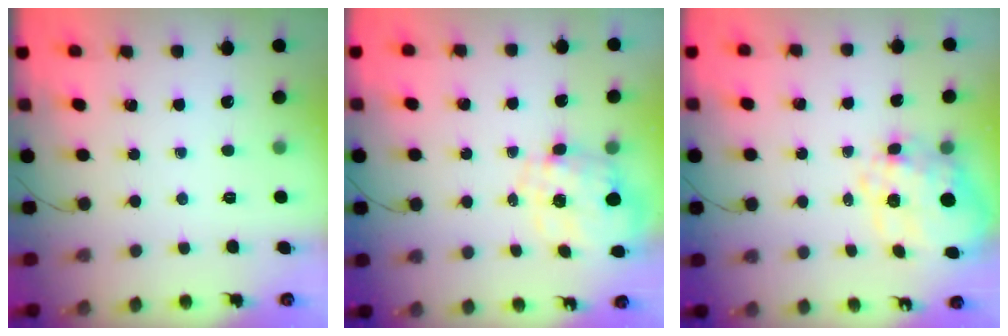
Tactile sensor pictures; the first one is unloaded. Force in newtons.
{"total": 2.9, "press": 2.7, "slide": 1.0}
{"total": 12.9, "press": 12.7, "slide": 2.4}